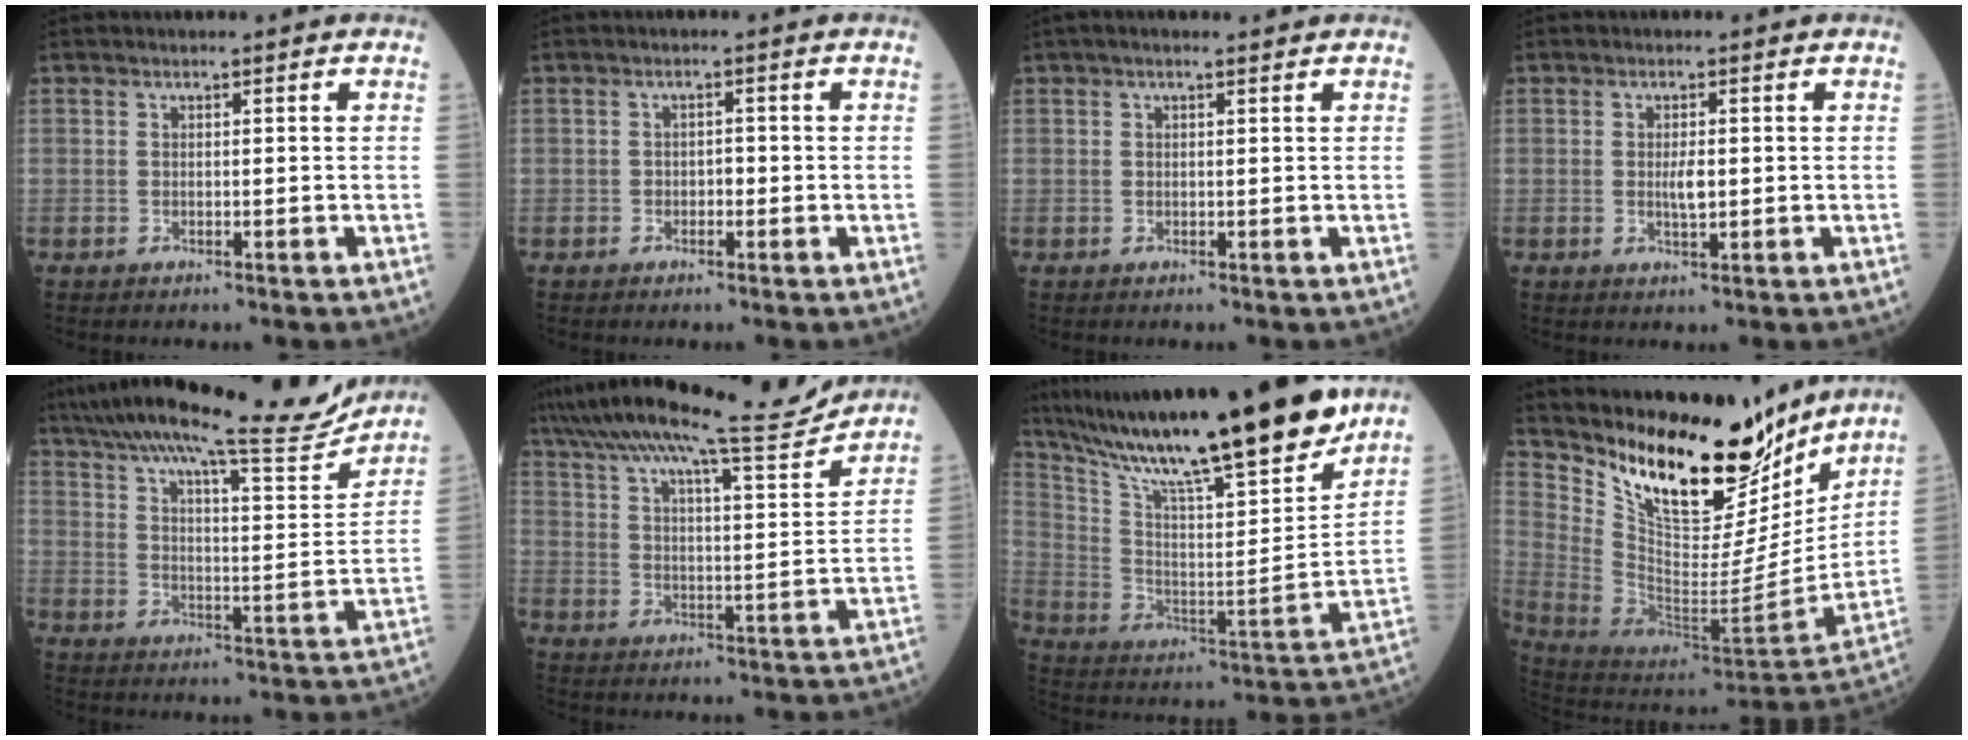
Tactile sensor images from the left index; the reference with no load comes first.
{"total": 1.3, "force": [-0.4, 0.8, 0.9], "torque": [-0.009, 0.004, -0.009]}
{"total": 1.9, "force": [1.4, 0.3, 1.3], "torque": [-0.026, 0.016, 0.020]}
{"total": 2.3, "force": [0.0, 0.6, 2.2], "torque": [-0.044, -0.002, 0.002]}
{"total": 20.6, "force": [18.6, 1.3, 8.7], "torque": [-0.147, -0.022, 0.266]}
{"total": 17.7, "force": [16.1, 0.0, 7.4], "torque": [-0.125, -0.010, 0.241]}
{"total": 25.2, "force": [20.7, 1.5, 14.3], "torque": [-0.255, -0.023, 0.333]}
{"total": 22.4, "force": [17.2, 7.8, 12.0], "torque": [-0.206, -0.027, 0.293]}